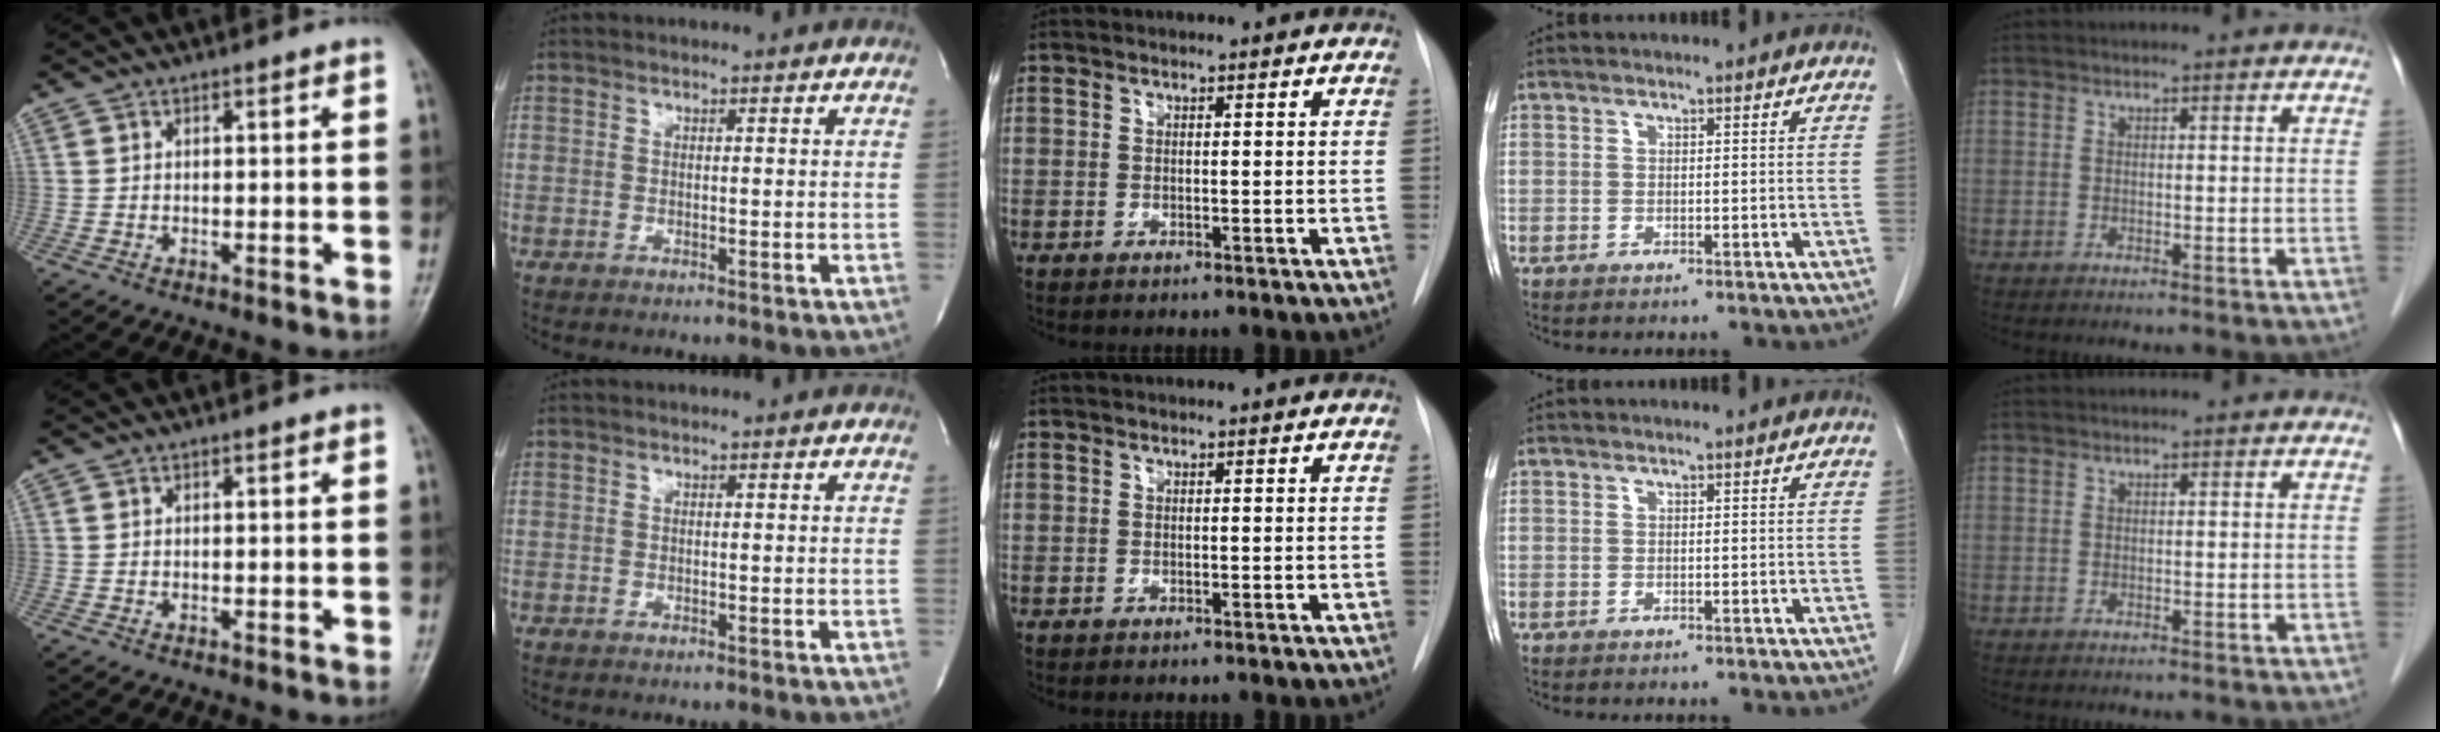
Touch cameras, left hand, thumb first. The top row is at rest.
{}